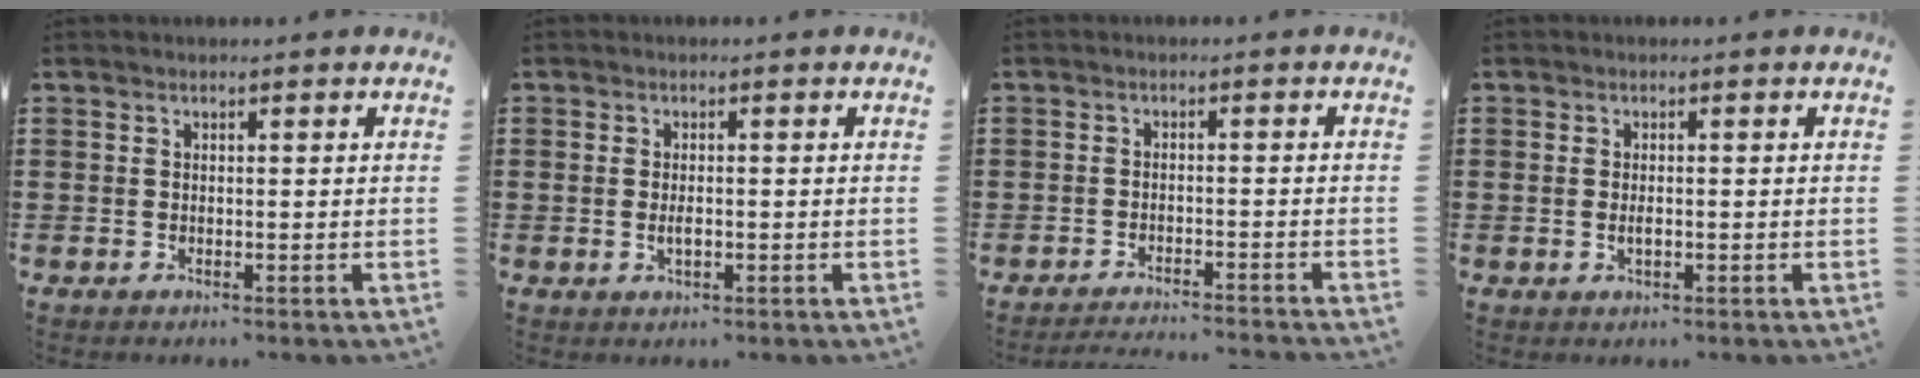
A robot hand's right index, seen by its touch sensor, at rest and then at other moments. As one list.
[{"total": 1.9, "force": [-0.3, 0.9, 1.6], "torque": [-0.032, 0.003, -0.006]}, {"total": 2.5, "force": [-2.5, -0.4, 0.2], "torque": [-0.006, -0.002, -0.052]}, {"total": 1.6, "force": [-0.2, 0.7, 1.4], "torque": [-0.026, 0.003, -0.005]}]